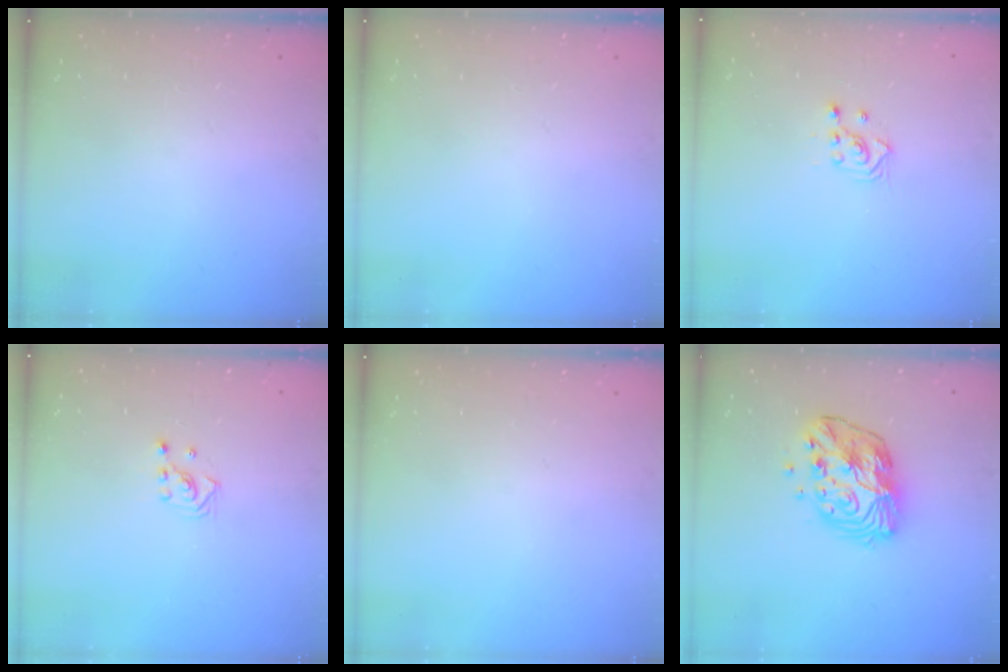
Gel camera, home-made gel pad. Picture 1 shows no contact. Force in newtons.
{"total": 0.0}
{"total": 2.9, "press": 2.9, "slide": 0.2}
{"total": 2.8, "press": 2.8, "slide": 0.3}
{"total": 0.0}
{"total": 13.5, "press": 13.5, "slide": 1.0}